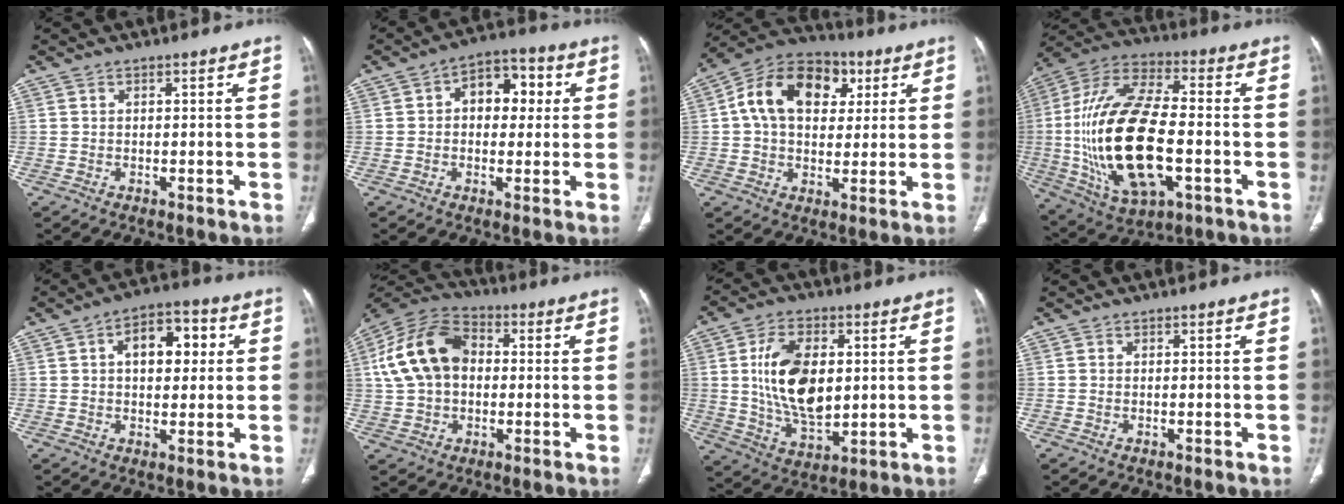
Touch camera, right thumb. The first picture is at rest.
{"total": 9.7, "force": [1.8, 6.5, 7.0], "torque": [-0.058, 0.022, 0.022]}
{"total": 16.7, "force": [4.6, 11.7, 11.0], "torque": [-0.157, 0.012, 0.068]}
{"total": 25.5, "force": [-3.7, 11.8, 22.2], "torque": [-0.452, 0.014, -0.054]}
{"total": 10.0, "force": [2.5, 5.9, 7.6], "torque": [-0.077, 0.015, 0.035]}
{"total": 15.7, "force": [1.8, 11.2, 10.9], "torque": [-0.192, 0.030, 0.022]}
{"total": 15.2, "force": [2.1, 8.9, 12.2], "torque": [-0.199, -0.011, 0.046]}
{"total": 0.0}